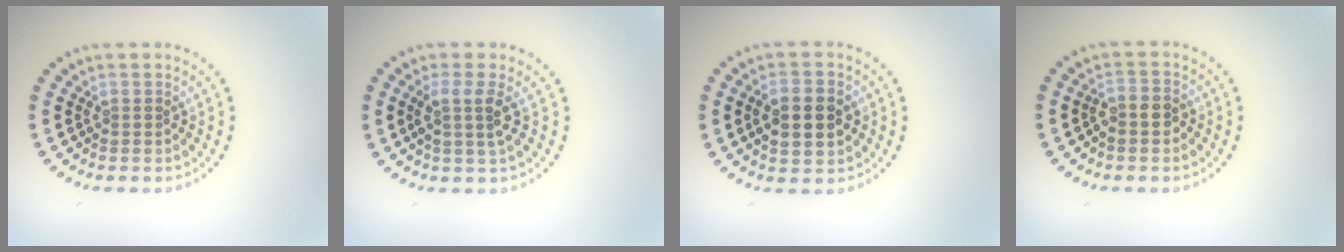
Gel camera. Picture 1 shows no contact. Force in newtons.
{"total": 2.4, "press": 1.8, "slide": 1.6}
{"total": 4.5, "press": 4.5, "slide": 0.2}
{"total": 1.9, "press": 1.8, "slide": 0.8}